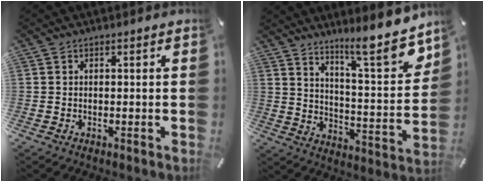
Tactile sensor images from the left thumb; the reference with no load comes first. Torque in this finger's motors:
{"motor_torque": [0.57, 0.00, 0.50, -0.68, 0.06]}